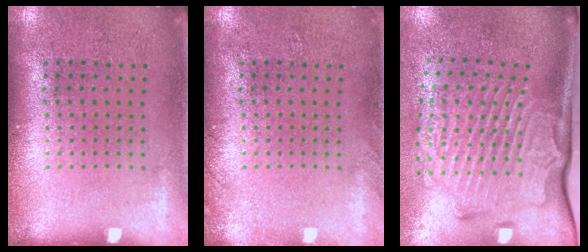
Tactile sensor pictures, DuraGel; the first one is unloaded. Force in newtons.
{"total": 0.9, "press": 0.8, "slide": 0.2}
{"total": 3.2, "press": 2.2, "slide": 2.3}